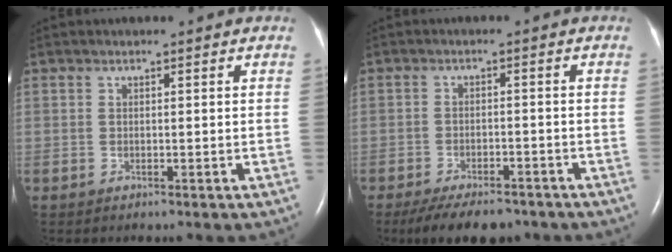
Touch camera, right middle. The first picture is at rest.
{"total": 9.6, "force": [-7.8, 3.3, 4.4], "torque": [-0.065, -0.009, -0.117]}